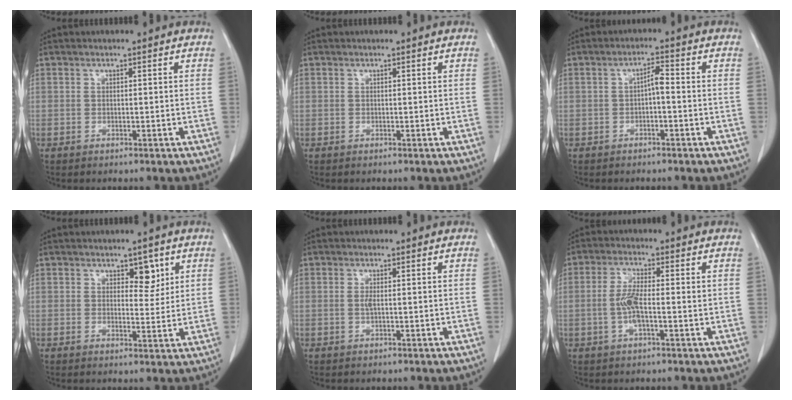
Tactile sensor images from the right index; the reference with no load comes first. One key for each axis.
{"total": 0.0}
{"total": 2.4, "fx": -0.4, "fy": 0.6, "fz": 2.3, "tx": -0.039, "ty": 0.009, "tz": -0.006}
{"total": 3.5, "fx": 1.8, "fy": 1.9, "fz": 2.3, "tx": -0.023, "ty": -0.002, "tz": 0.027}
{"total": 1.0, "fx": 0.0, "fy": 0.1, "fz": 1.0, "tx": -0.024, "ty": -0.002, "tz": 0.000}
{"total": 4.7, "fx": -0.6, "fy": 0.9, "fz": 4.5, "tx": -0.098, "ty": 0.002, "tz": -0.013}